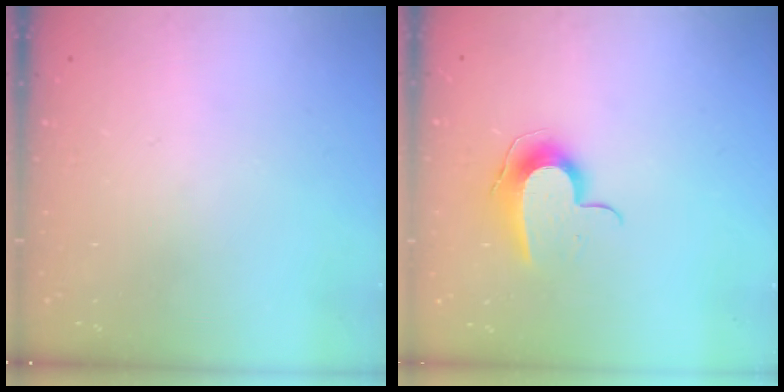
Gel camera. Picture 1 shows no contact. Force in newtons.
{"total": 10.7, "press": 10.6, "slide": 0.8}